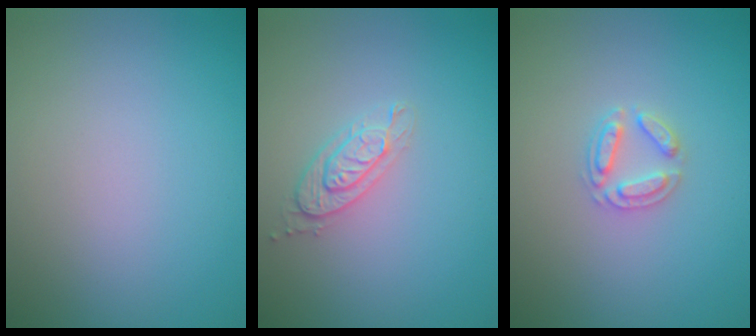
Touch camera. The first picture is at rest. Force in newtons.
{"total": 2.0, "press": 1.9, "slide": 0.6}
{"total": 2.2, "press": 2.2, "slide": 0.3}